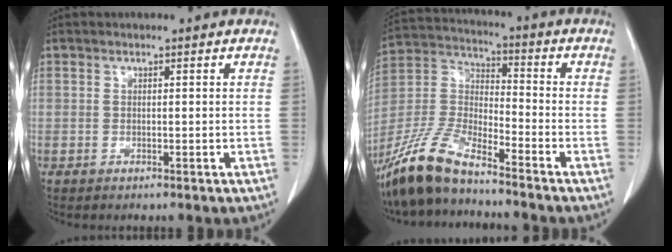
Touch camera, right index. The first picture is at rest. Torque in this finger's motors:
{"motor_torque": [0.78, -0.67, 0.44, 0.12]}